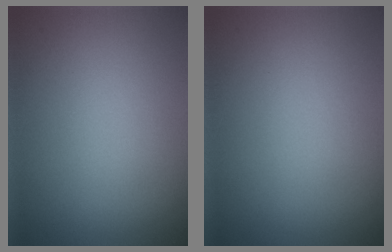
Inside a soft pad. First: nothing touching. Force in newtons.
{"total": 0.0}